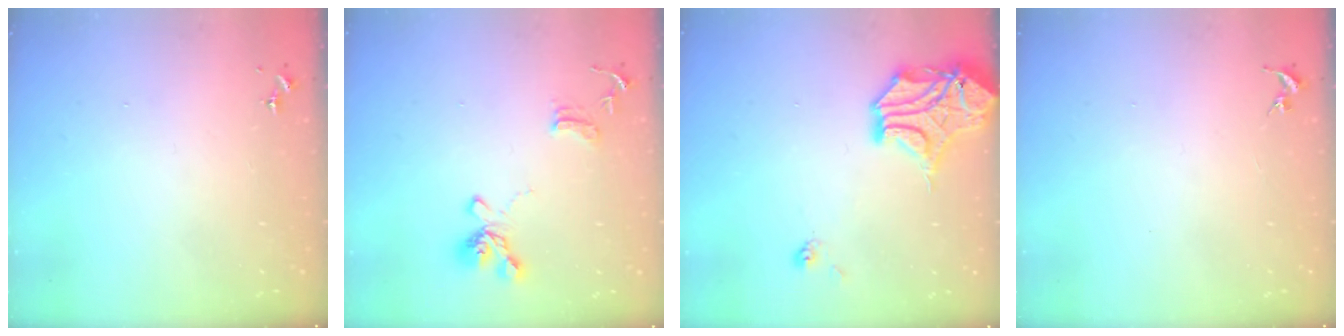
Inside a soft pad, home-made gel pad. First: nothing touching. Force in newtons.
{"total": 14.7, "press": 14.6, "slide": 1.5}
{"total": 15.2, "press": 15.1, "slide": 2.2}
{"total": 0.0}